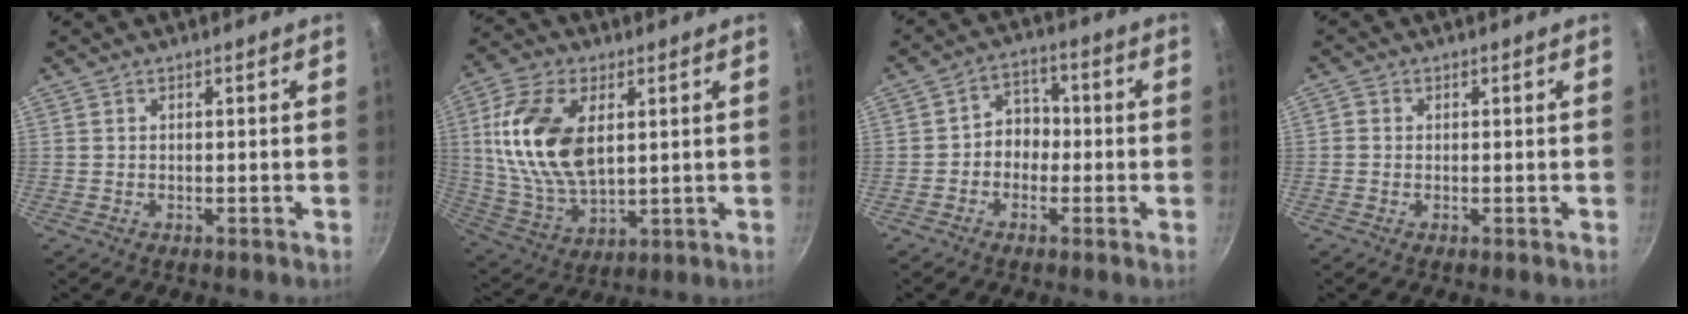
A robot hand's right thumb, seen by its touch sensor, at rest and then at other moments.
{"total": 17.7, "force": [3.9, 10.1, 13.9], "torque": [-0.258, -0.009, 0.082]}
{"total": 5.6, "force": [-1.1, 4.7, 2.9], "torque": [-0.001, 0.025, -0.029]}
{"total": 1.2, "force": [0.0, 1.1, 0.4], "torque": [-0.006, 0.004, -0.005]}